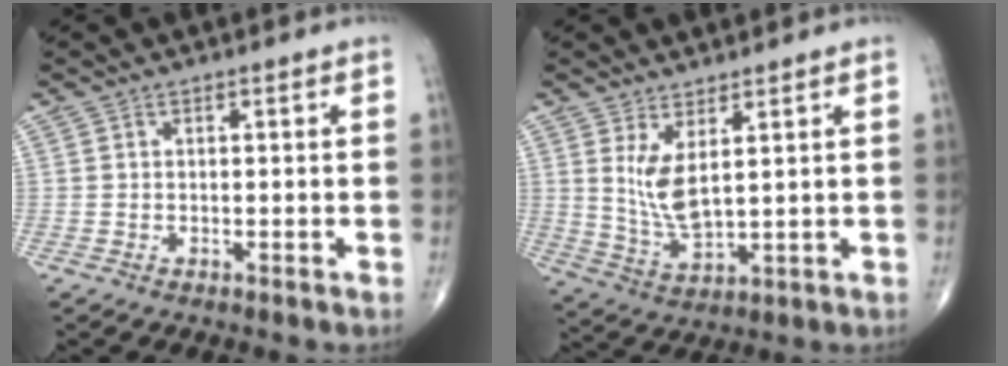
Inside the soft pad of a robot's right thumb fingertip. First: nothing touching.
{"total": 7.1, "force": [2.5, 2.5, 6.2], "torque": [-0.126, -0.032, 0.060]}